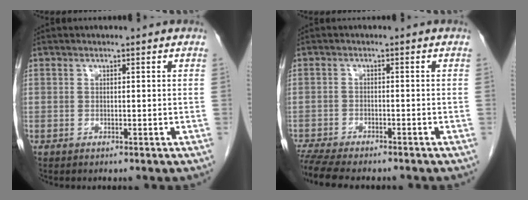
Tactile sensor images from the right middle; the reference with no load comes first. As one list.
[{"total": 10.0, "force": [-8.8, 1.9, 4.5], "torque": [-0.073, -0.008, -0.134]}]